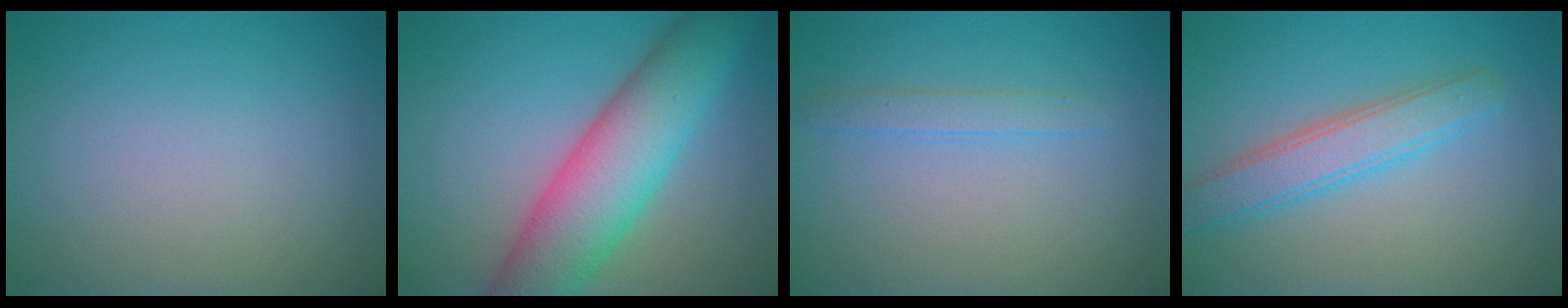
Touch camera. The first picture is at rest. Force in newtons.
{"total": 9.2, "press": 9.2, "slide": 0.2}
{"total": 1.4, "press": 1.4, "slide": 0.1}
{"total": 3.8, "press": 3.8, "slide": 0.1}